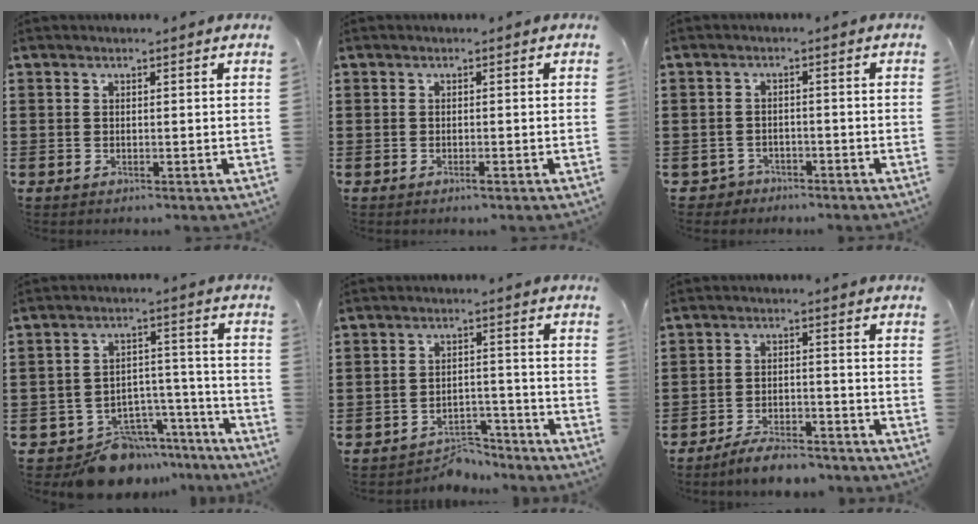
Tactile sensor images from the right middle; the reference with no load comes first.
{"total": 0.7, "force": [-0.4, 0.1, 0.6], "torque": [-0.011, -0.004, -0.006]}
{"total": 2.2, "force": [-2.1, 0.8, -0.2], "torque": [-0.007, -0.003, -0.046]}
{"total": 10.1, "force": [-8.9, 4.1, 2.1], "torque": [-0.023, 0.041, -0.157]}
{"total": 4.6, "force": [-4.5, 0.9, 0.1], "torque": [-0.006, 0.007, -0.092]}
{"total": 5.2, "force": [-4.9, 0.5, 1.5], "torque": [-0.031, 0.000, -0.097]}